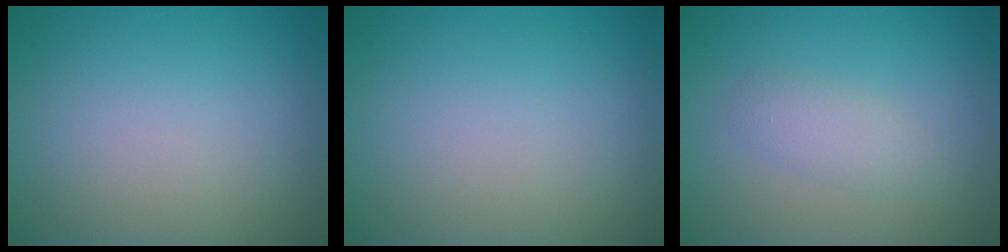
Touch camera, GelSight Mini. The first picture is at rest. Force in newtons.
{"total": 0.0}
{"total": 2.4, "press": 2.4, "slide": 0.2}